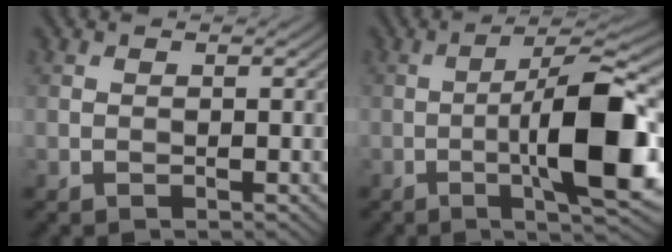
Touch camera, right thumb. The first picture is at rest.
{"total": 13.2, "force": [-2.8, 3.0, 12.5], "torque": [-0.187, 0.009, -0.053]}